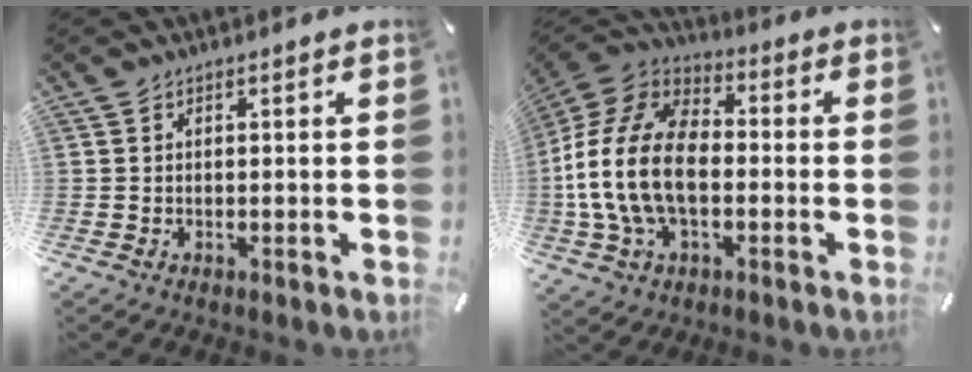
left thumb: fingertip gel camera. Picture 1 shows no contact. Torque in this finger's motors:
{"motor_torque": [1.75, 1.92, 2.77, 0.00, 0.41]}